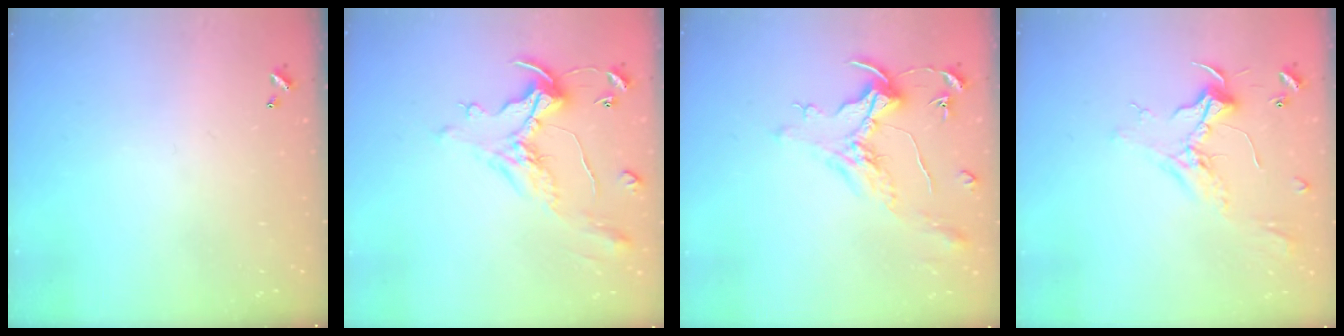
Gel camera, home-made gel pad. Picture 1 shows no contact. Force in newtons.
{"total": 1.7, "press": 1.2, "slide": 1.1}
{"total": 1.6, "press": 1.4, "slide": 0.7}
{"total": 2.3, "press": 2.2, "slide": 0.9}